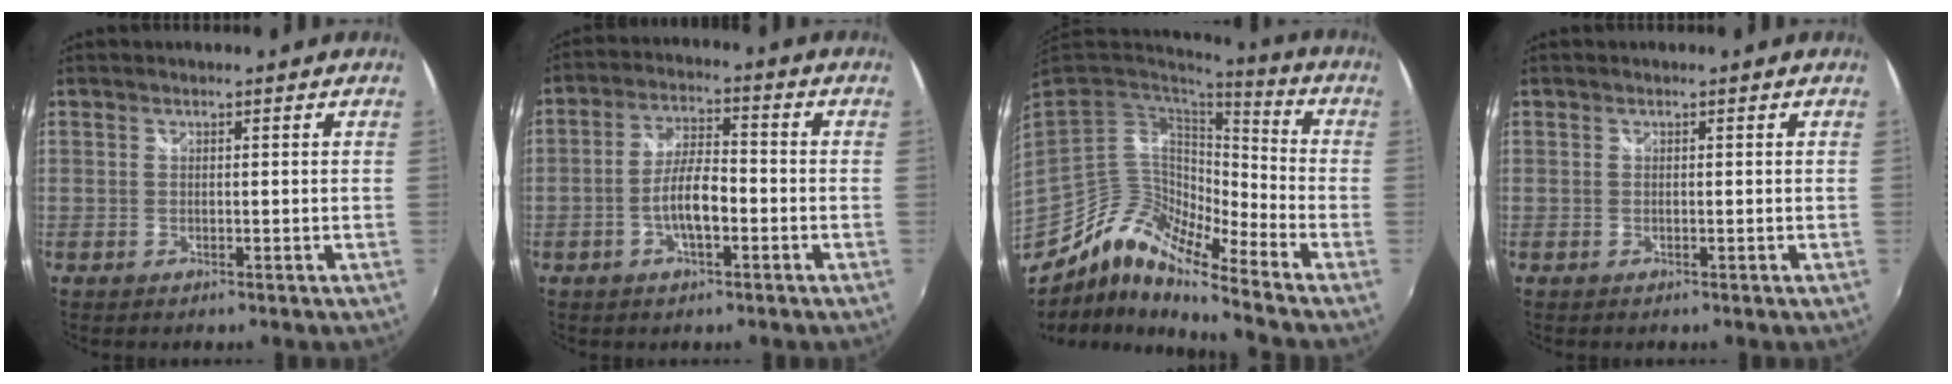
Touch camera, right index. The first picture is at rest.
{"total": 6.7, "force": [-2.4, 2.1, 5.9], "torque": [-0.118, 0.007, -0.042]}
{"total": 9.6, "force": [-6.9, 2.7, 6.1], "torque": [-0.097, 0.012, -0.148]}
{"total": 0.0}